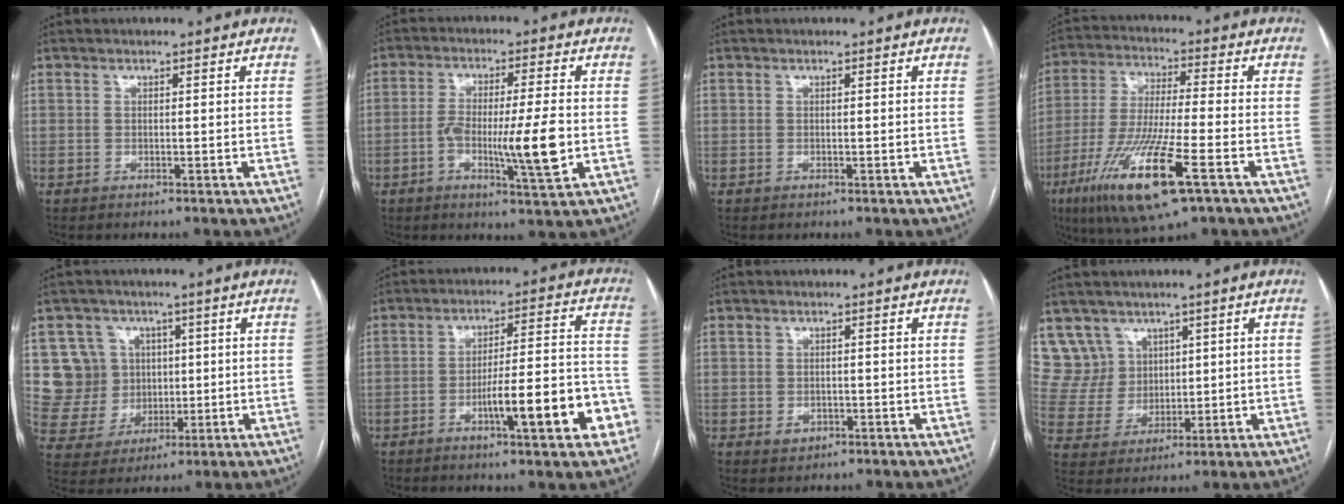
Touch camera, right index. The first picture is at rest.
{"total": 9.7, "force": [-2.0, 0.5, 9.5], "torque": [-0.166, -0.002, -0.032]}
{"total": 0.0}
{"total": 16.4, "force": [-7.8, 1.5, 14.3], "torque": [-0.301, -0.037, -0.140]}
{"total": 9.6, "force": [2.3, 9.2, 1.4], "torque": [-0.044, 0.030, 0.058]}
{"total": 13.3, "force": [-5.4, 2.0, 12.0], "torque": [-0.174, 0.020, -0.072]}
{"total": 2.1, "force": [-0.7, 1.8, 0.8], "torque": [-0.009, 0.003, -0.005]}
{"total": 7.8, "force": [4.8, 6.1, -0.2], "torque": [-0.002, 0.026, 0.112]}